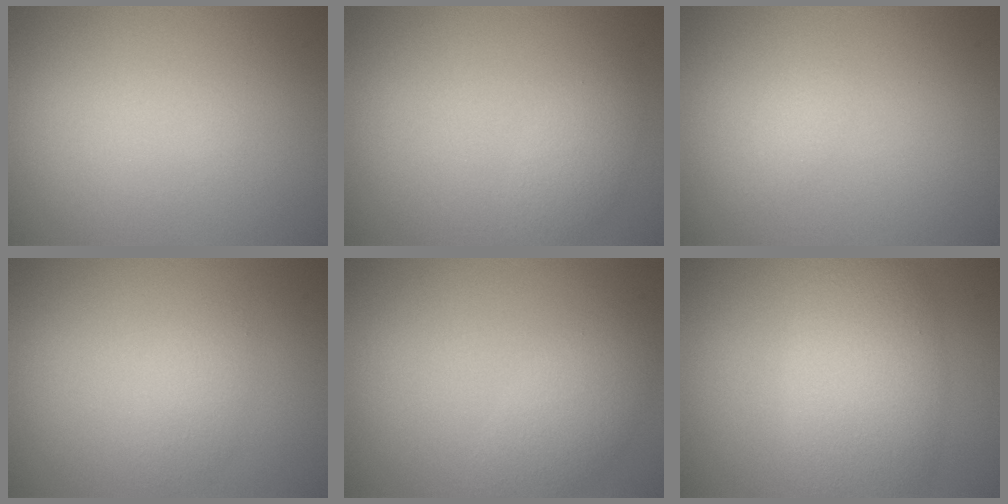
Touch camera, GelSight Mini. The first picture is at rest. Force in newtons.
{"total": 1.8, "press": 1.8, "slide": 0.1}
{"total": 0.9, "press": 0.9, "slide": 0.0}
{"total": 1.7, "press": 1.7, "slide": 0.0}
{"total": 3.0, "press": 3.0, "slide": 0.1}
{"total": 6.8, "press": 6.8, "slide": 0.5}